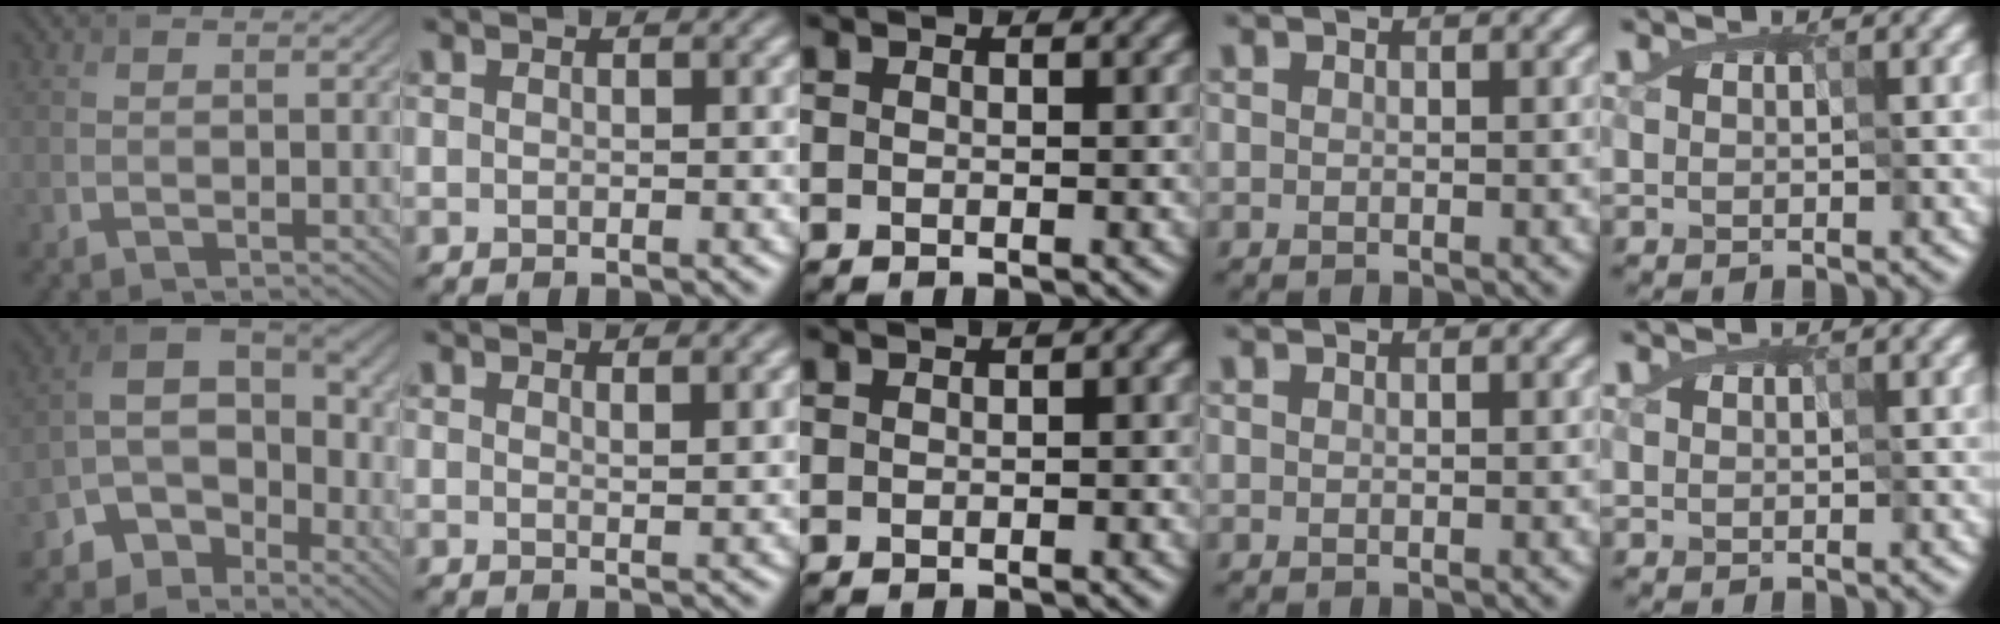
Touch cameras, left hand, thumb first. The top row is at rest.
{"thumb": {"total": 8.6, "force": [-5.0, 6.1, 3.5], "torque": [-0.066, -0.005, -0.103]}, "index": {"total": 1.2, "force": [1.0, 0.2, 0.7], "torque": [-0.002, 0.002, 0.014]}, "middle": {"total": 1.8, "force": [0.0, 0.9, 1.5], "torque": [-0.017, 0.002, 0.003]}}